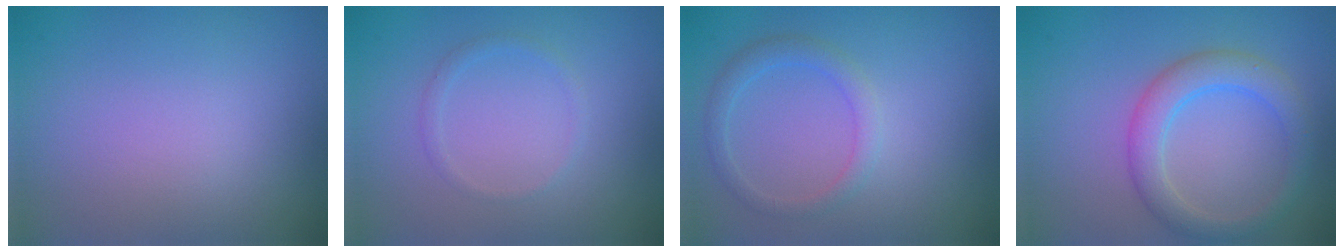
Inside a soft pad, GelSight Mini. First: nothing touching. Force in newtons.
{"total": 0.9, "press": 0.9, "slide": 0.1}
{"total": 1.9, "press": 1.9, "slide": 0.1}
{"total": 3.7, "press": 3.7, "slide": 0.2}